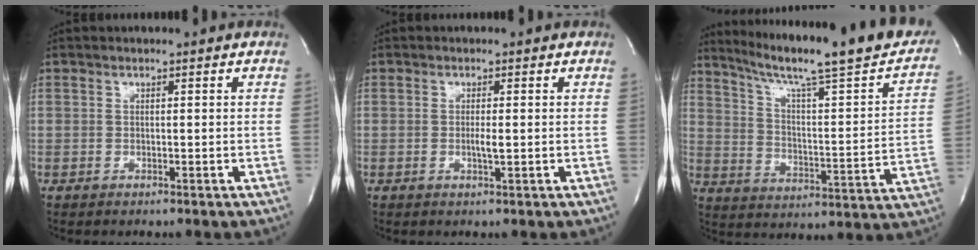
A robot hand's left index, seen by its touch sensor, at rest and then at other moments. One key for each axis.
{"total": 1.3, "fx": -0.1, "fy": 0.1, "fz": 1.3, "tx": -0.028, "ty": -0.002, "tz": -0.002}
{"total": 25.5, "fx": 20.9, "fy": 2.0, "fz": 14.4, "tx": -0.222, "ty": -0.032, "tz": 0.284}